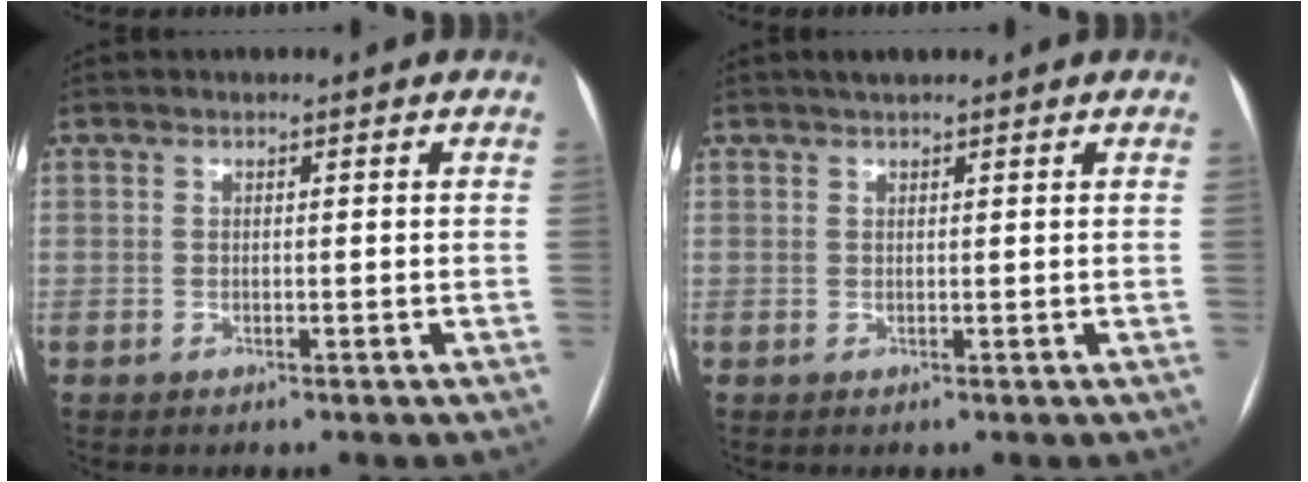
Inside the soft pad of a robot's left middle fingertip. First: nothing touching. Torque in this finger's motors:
{"motor_torque": [0.20, -0.09, -0.02, 0.00]}